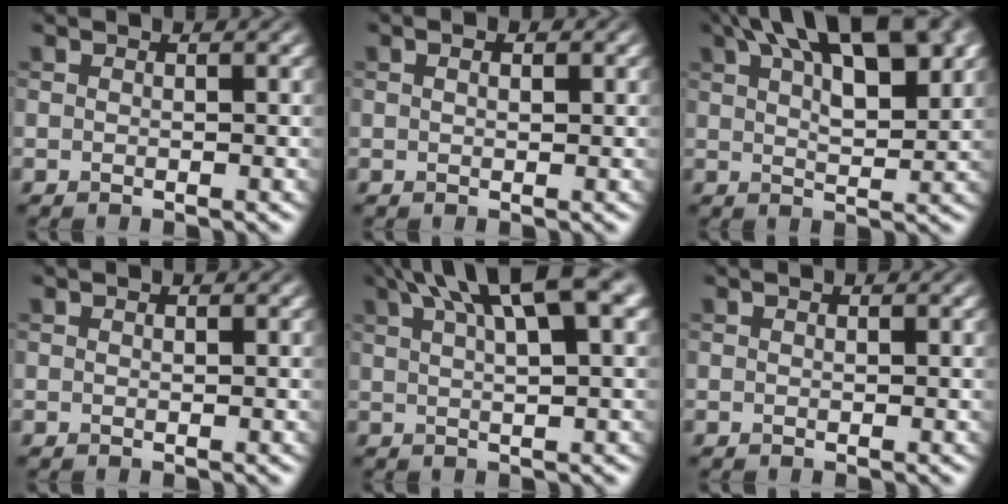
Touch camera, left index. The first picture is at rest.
{"total": 1.4, "force": [0.7, 0.7, 1.1], "torque": [-0.010, -0.009, 0.010]}
{"total": 14.2, "force": [7.6, 5.6, 10.6], "torque": [-0.145, 0.039, 0.093]}
{"total": 0.0}
{"total": 9.8, "force": [5.2, 2.6, 7.9], "torque": [-0.101, 0.029, 0.073]}
{"total": 0.0}